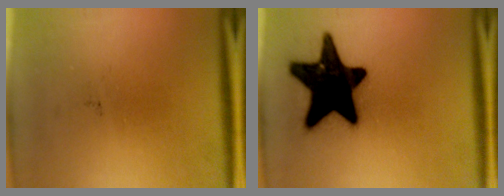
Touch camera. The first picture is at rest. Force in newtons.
{"total": 19.8}